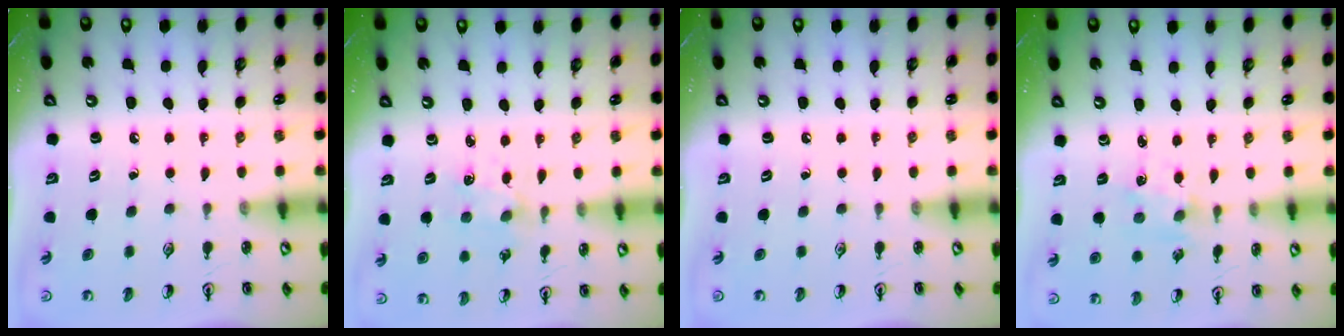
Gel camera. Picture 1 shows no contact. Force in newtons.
{"total": 2.8, "press": 2.7, "slide": 0.4}
{"total": 0.0}
{"total": 1.7, "press": 1.7, "slide": 0.3}